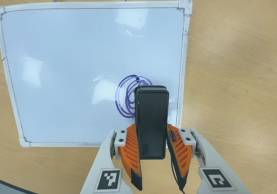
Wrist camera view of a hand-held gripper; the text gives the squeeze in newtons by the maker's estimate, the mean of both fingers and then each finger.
{"total": 4.8, "left": 3.4, "right": 6.2}